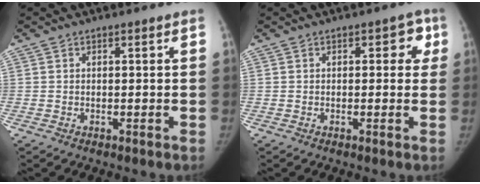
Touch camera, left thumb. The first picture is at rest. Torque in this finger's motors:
{"motor_torque": [0.05, -0.20, 0.49, -0.18, -0.06]}